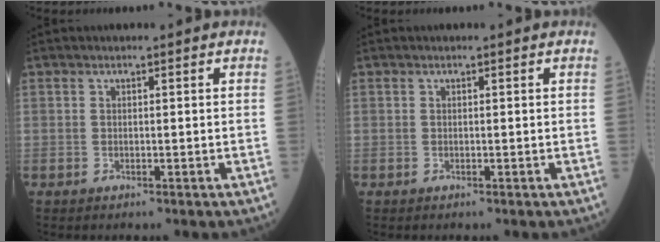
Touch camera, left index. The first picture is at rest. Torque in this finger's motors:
{"motor_torque": [-0.27, -0.22, 0.06, 0.01]}